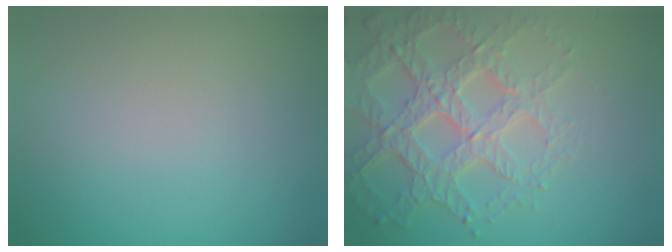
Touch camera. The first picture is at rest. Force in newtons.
{"total": 6.3, "press": 4.8, "slide": 4.1}